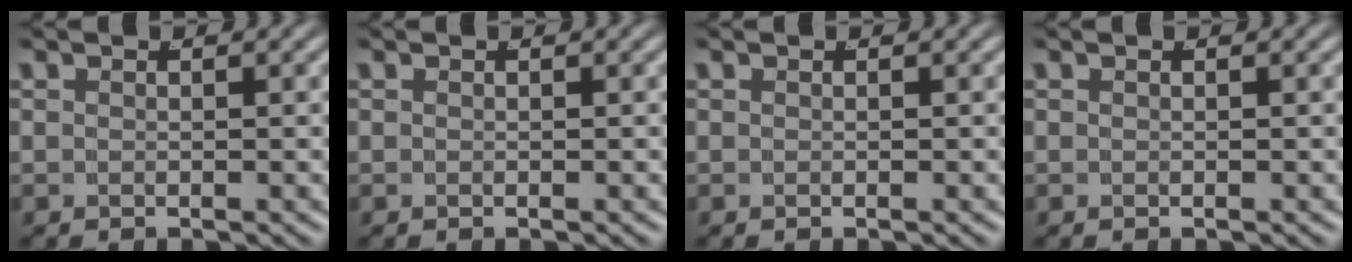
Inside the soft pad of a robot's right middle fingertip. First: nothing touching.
{"total": 0.0}
{"total": 0.0}
{"total": 0.0}